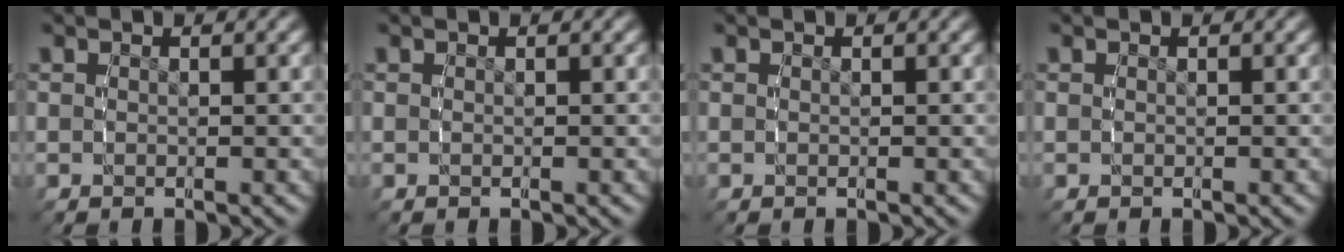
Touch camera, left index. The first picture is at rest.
{"total": 0.0}
{"total": 0.0}
{"total": 0.0}